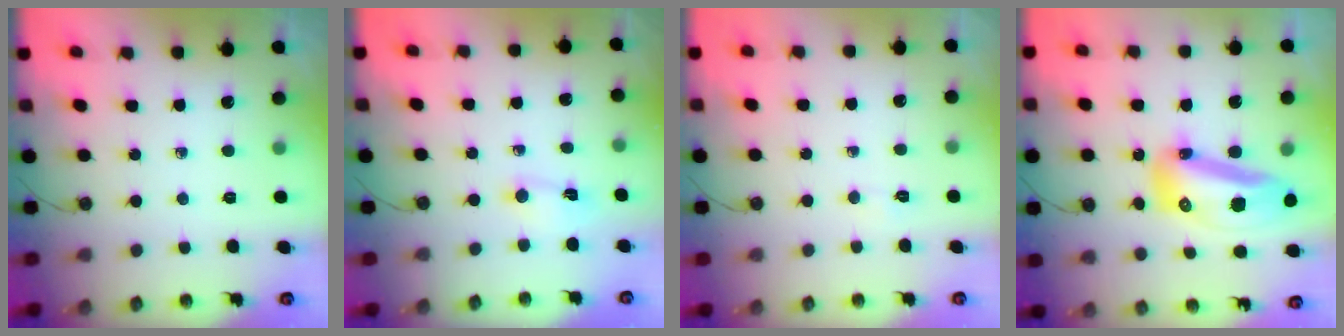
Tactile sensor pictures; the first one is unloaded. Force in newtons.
{"total": 2.2, "press": 2.1, "slide": 0.3}
{"total": 2.3, "press": 2.3, "slide": 0.3}
{"total": 15.9, "press": 15.7, "slide": 1.8}